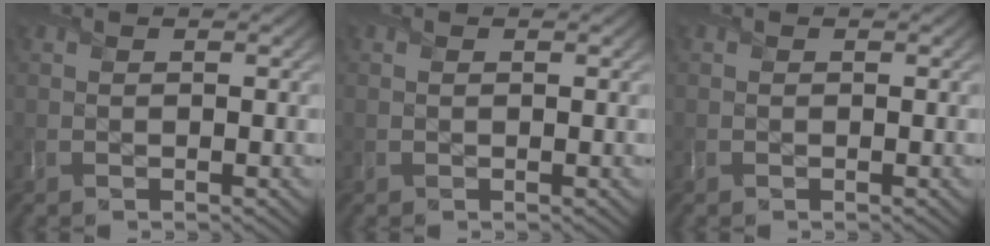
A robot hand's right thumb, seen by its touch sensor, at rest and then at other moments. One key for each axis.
{"total": 0.0}
{"total": 0.0}